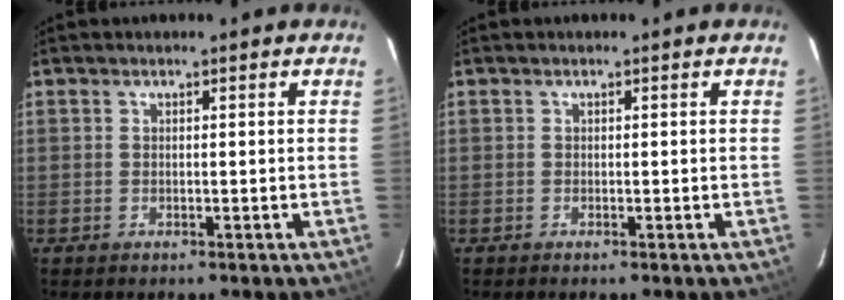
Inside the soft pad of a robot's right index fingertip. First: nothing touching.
{"total": 0.0}